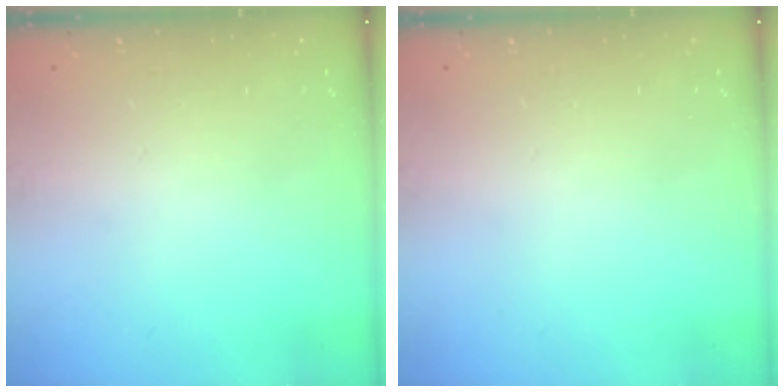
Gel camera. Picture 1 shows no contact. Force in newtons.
{"total": 0.0}